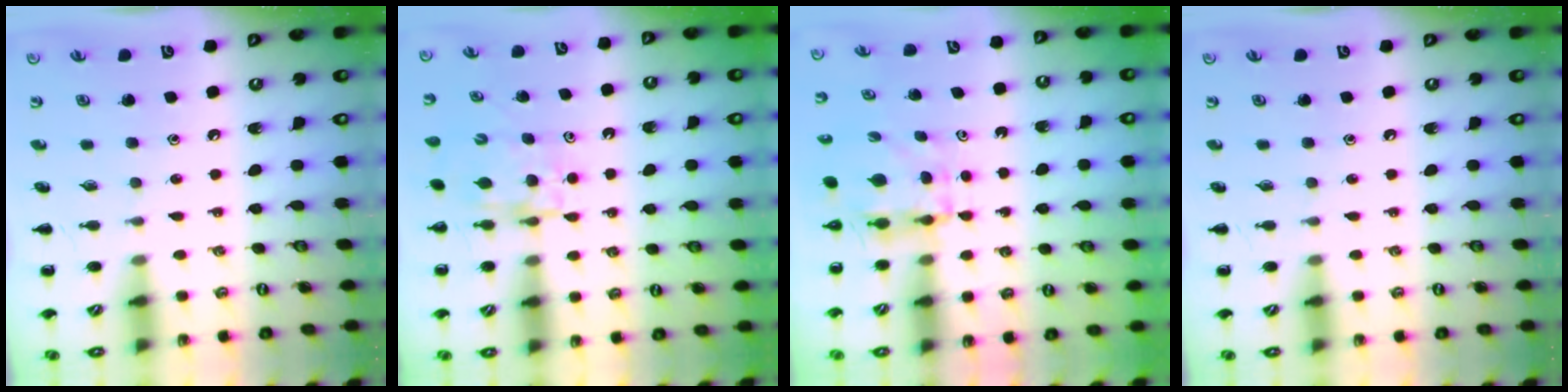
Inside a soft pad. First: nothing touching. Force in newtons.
{"total": 5.2, "press": 5.2, "slide": 0.4}
{"total": 3.9, "press": 3.9, "slide": 0.3}
{"total": 0.0}